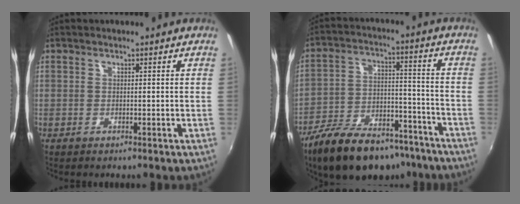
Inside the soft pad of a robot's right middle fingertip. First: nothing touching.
{"total": 21.6, "force": [-16.0, 9.3, 11.1], "torque": [-0.208, 0.002, -0.238]}